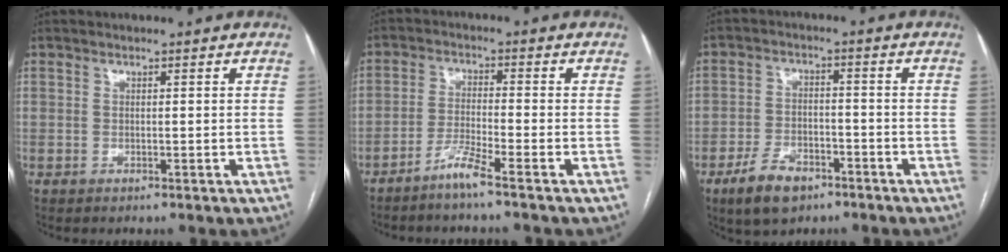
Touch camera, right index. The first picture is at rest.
{"total": 4.3, "force": [-3.4, -0.8, 2.5], "torque": [-0.055, -0.012, -0.075]}
{"total": 7.4, "force": [-4.8, 3.9, 4.1], "torque": [-0.084, 0.000, -0.080]}